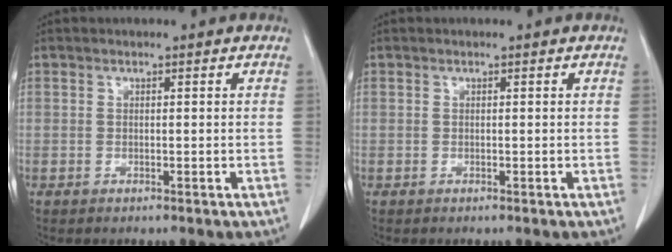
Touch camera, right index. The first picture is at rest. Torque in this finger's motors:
{"motor_torque": [0.00, 0.00, 0.00, 0.00]}